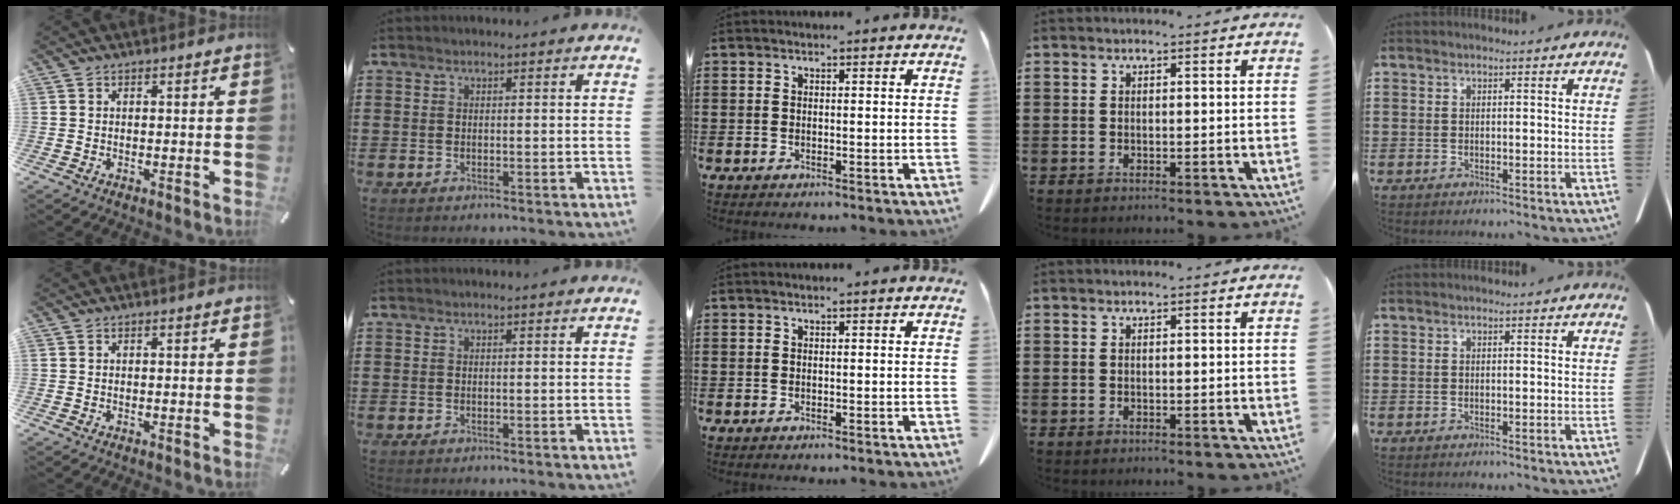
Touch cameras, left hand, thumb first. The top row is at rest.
{}